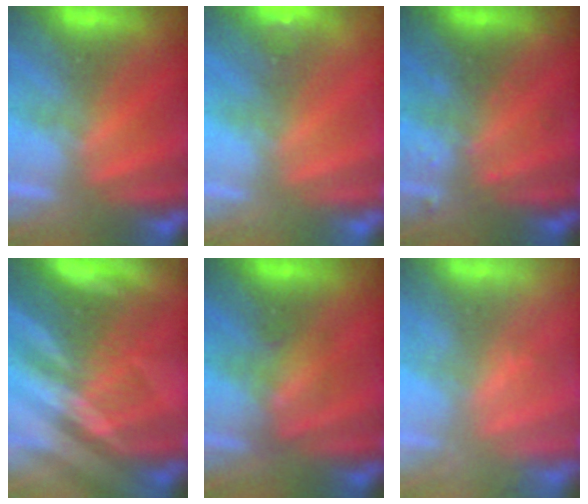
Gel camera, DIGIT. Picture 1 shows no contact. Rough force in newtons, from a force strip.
{"total": 3.0}
{"total": 2.4}
{"total": 2.9}
{"total": 2.4}
{"total": 1.7}